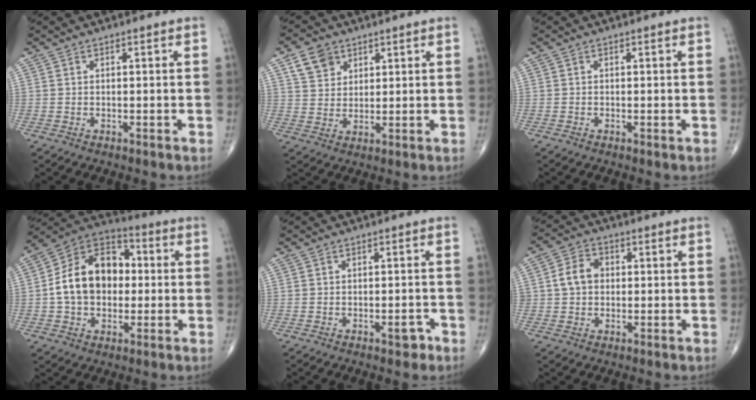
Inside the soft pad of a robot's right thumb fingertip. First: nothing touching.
{"total": 6.1, "force": [3.3, 4.6, 2.3], "torque": [-0.022, -0.013, 0.064]}
{"total": 0.0}
{"total": 16.4, "force": [0.1, 11.9, 11.4], "torque": [-0.162, 0.031, -0.007]}
{"total": 2.3, "force": [-1.3, 1.0, 1.6], "torque": [-0.013, 0.006, -0.018]}
{"total": 5.6, "force": [0.4, 4.5, 3.4], "torque": [-0.052, 0.015, 0.002]}